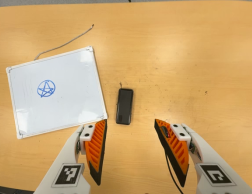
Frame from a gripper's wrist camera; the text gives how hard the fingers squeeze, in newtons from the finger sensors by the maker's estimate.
{"total": 0.0}